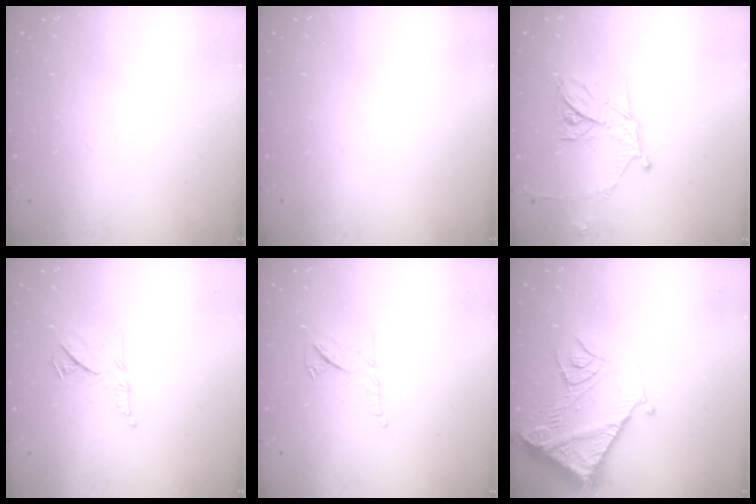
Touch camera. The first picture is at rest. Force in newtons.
{"total": 0.0}
{"total": 13.5, "press": 13.5, "slide": 0.1}
{"total": 11.8, "press": 11.8, "slide": 0.7}
{"total": 9.1, "press": 9.1, "slide": 0.2}
{"total": 13.7, "press": 13.6, "slide": 1.6}